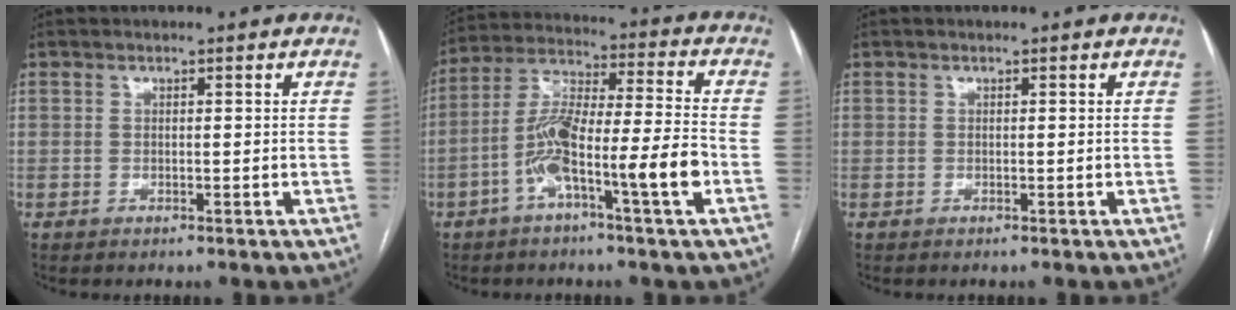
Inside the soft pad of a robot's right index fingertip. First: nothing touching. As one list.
[{"total": 13.0, "force": [-4.9, 0.8, 12.1], "torque": [-0.227, 0.018, -0.089]}, {"total": 0.0}]